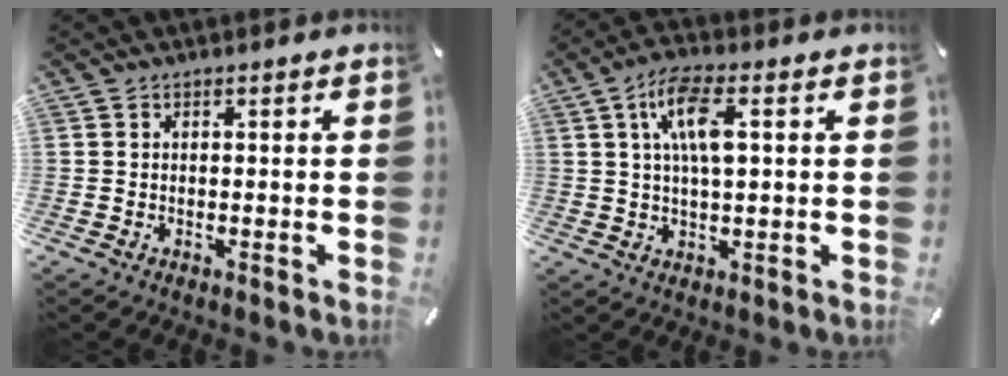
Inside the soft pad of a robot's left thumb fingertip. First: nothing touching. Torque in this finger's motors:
{"motor_torque": [1.52, 1.56, 1.22, -0.45, 0.12]}